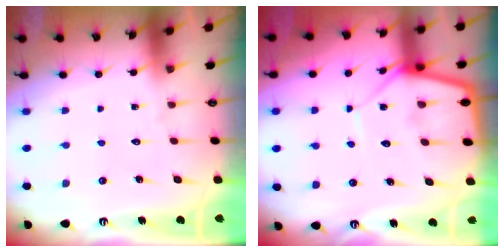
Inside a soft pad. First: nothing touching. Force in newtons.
{"total": 9.6, "press": 9.5, "slide": 0.8}